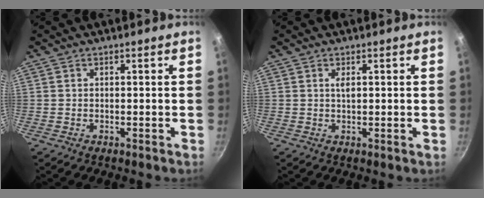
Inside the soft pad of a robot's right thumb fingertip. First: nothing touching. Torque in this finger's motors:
{"motor_torque": [-0.03, 0.26, 0.19, -0.03, -0.01]}